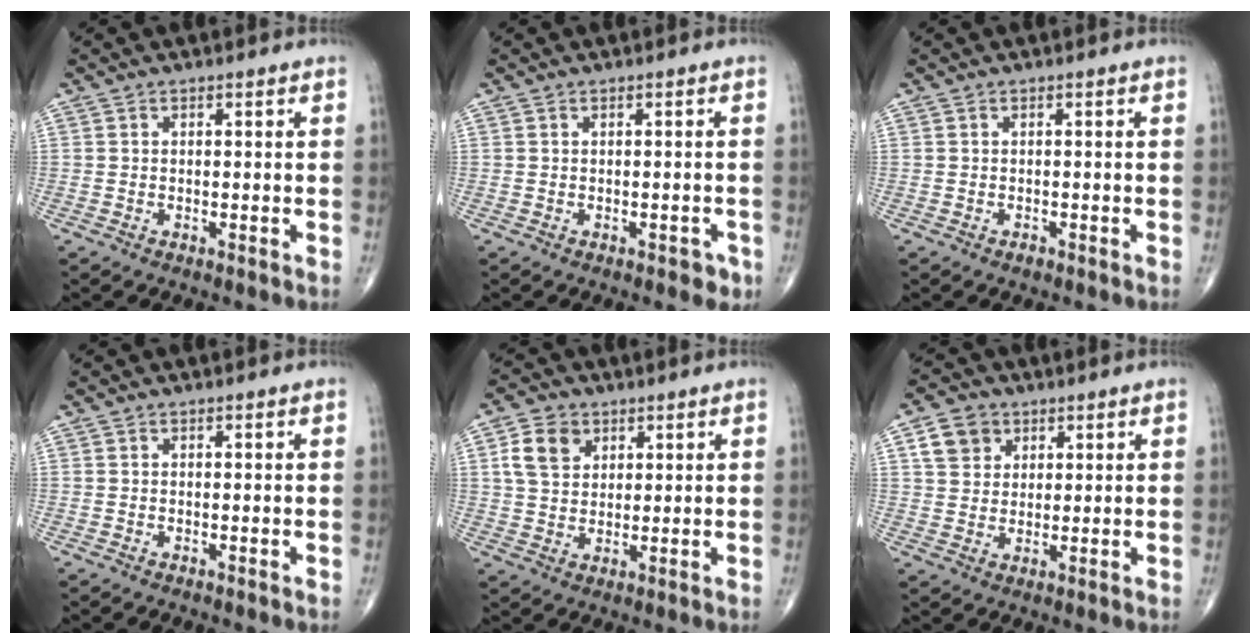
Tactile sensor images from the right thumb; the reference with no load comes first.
{"total": 2.1, "force": [-1.0, 1.2, 1.5], "torque": [-0.010, 0.005, -0.008]}
{"total": 0.6, "force": [-0.4, 0.3, 0.2], "torque": [-0.001, 0.000, -0.009]}
{"total": 0.0}
{"total": 7.0, "force": [2.8, 5.3, 3.7], "torque": [-0.053, -0.005, 0.052]}
{"total": 6.5, "force": [2.8, 5.2, 2.5], "torque": [-0.022, -0.006, 0.050]}